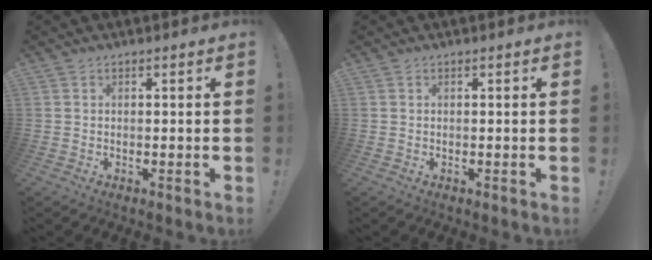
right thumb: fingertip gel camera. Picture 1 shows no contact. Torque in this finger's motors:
{"motor_torque": [0.00, 0.00, 0.10, -0.10, 0.00]}